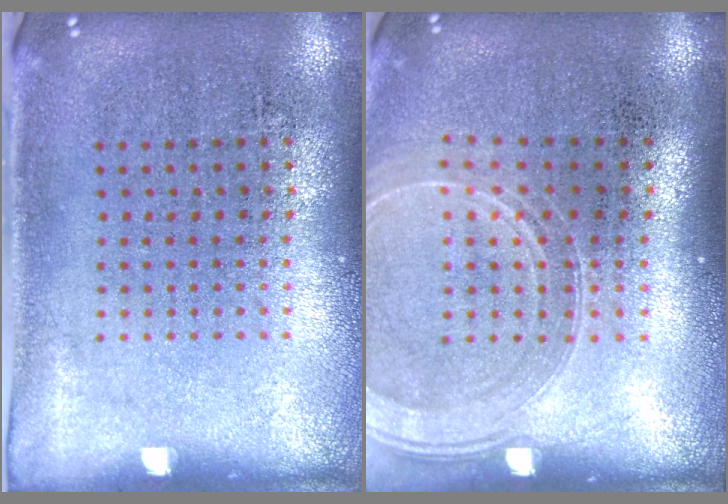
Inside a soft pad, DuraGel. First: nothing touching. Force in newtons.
{"total": 1.4, "press": 1.3, "slide": 0.5}